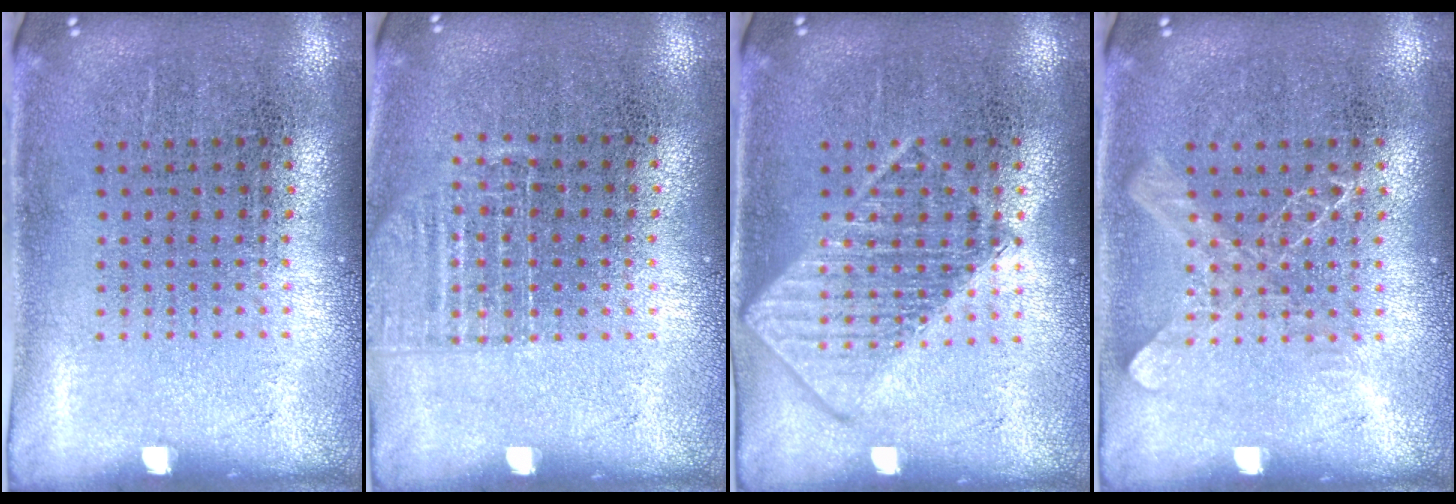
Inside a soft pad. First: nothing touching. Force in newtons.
{"total": 1.1, "press": 0.9, "slide": 0.5}
{"total": 2.7, "press": 2.7, "slide": 0.4}
{"total": 1.3, "press": 1.2, "slide": 0.3}